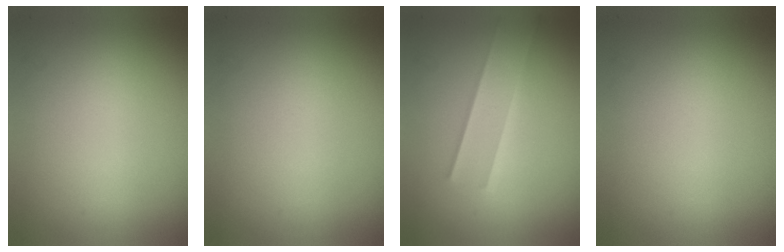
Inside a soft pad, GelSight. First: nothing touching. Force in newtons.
{"total": 0.0}
{"total": 1.5}
{"total": 0.0}